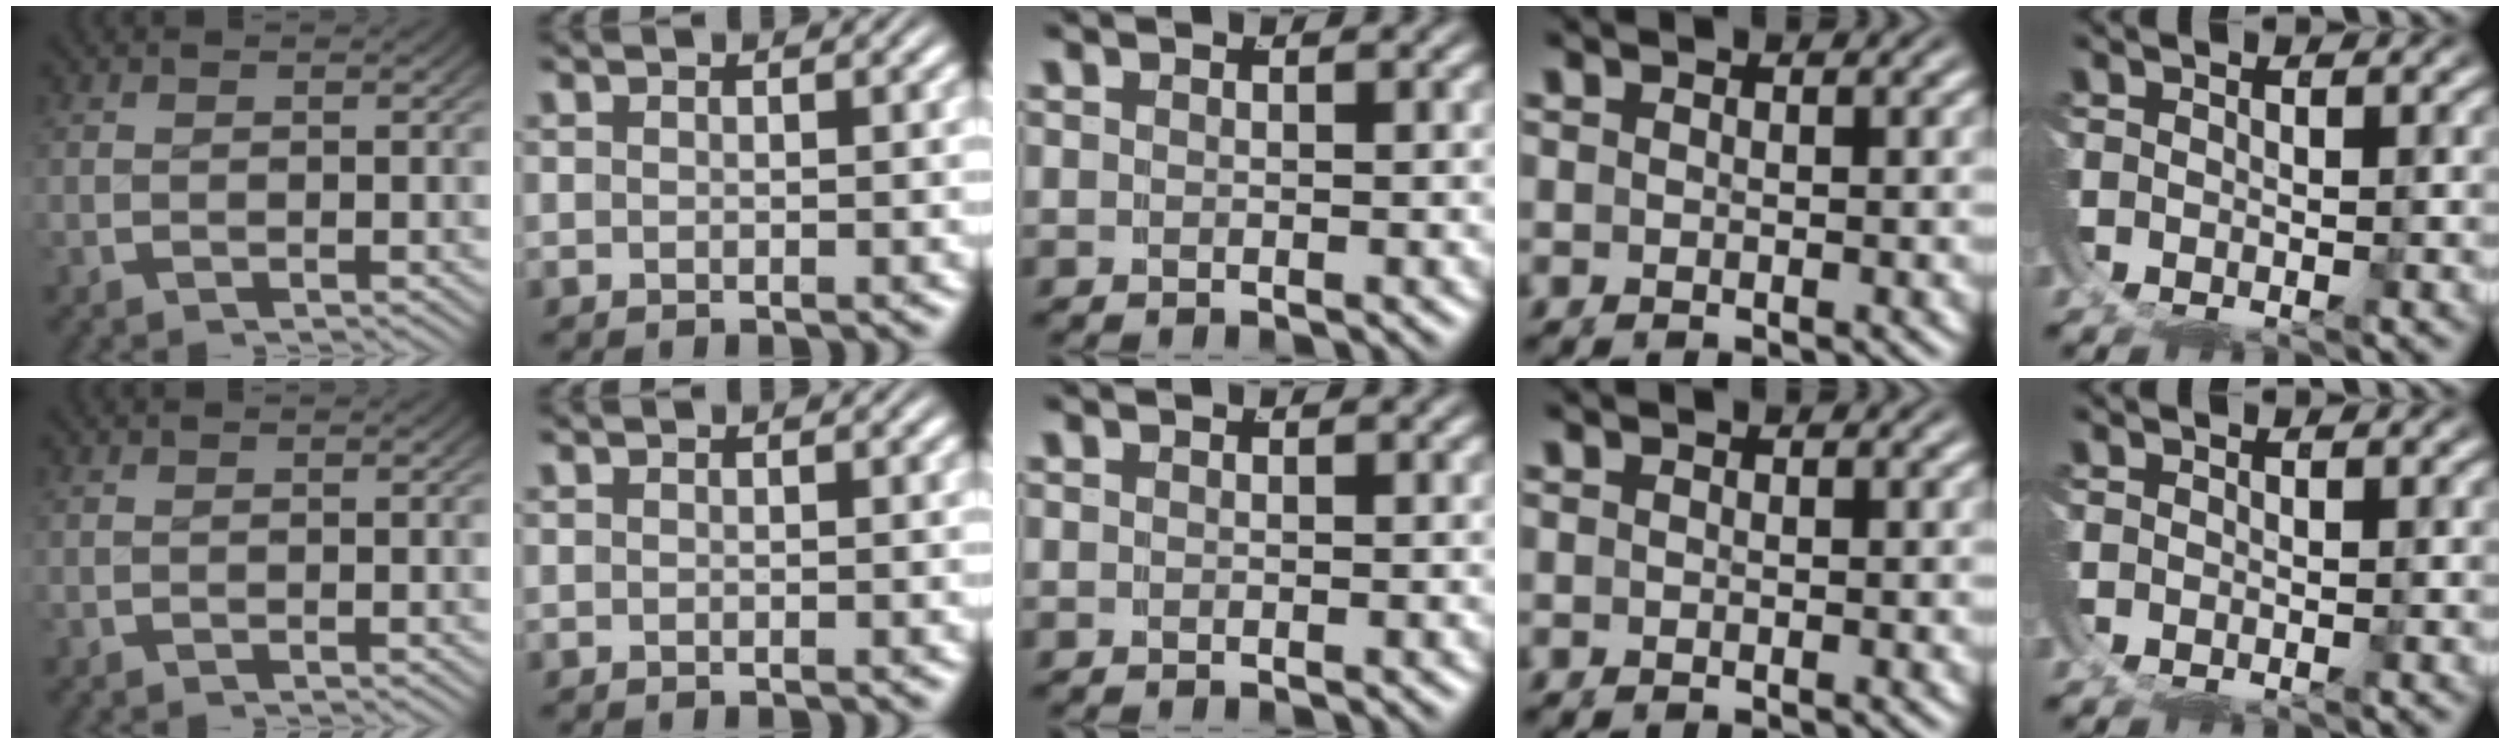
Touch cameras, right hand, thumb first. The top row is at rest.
{}